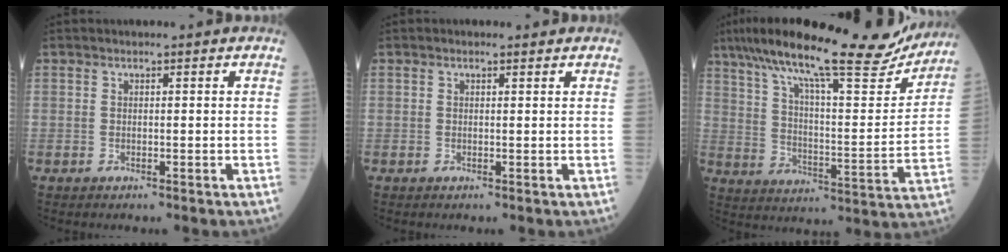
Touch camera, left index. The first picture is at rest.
{"total": 0.6, "force": [0.4, 0.2, 0.3], "torque": [-0.015, 0.001, 0.004]}
{"total": 25.5, "force": [21.1, 3.4, 13.8], "torque": [-0.232, 0.003, 0.304]}